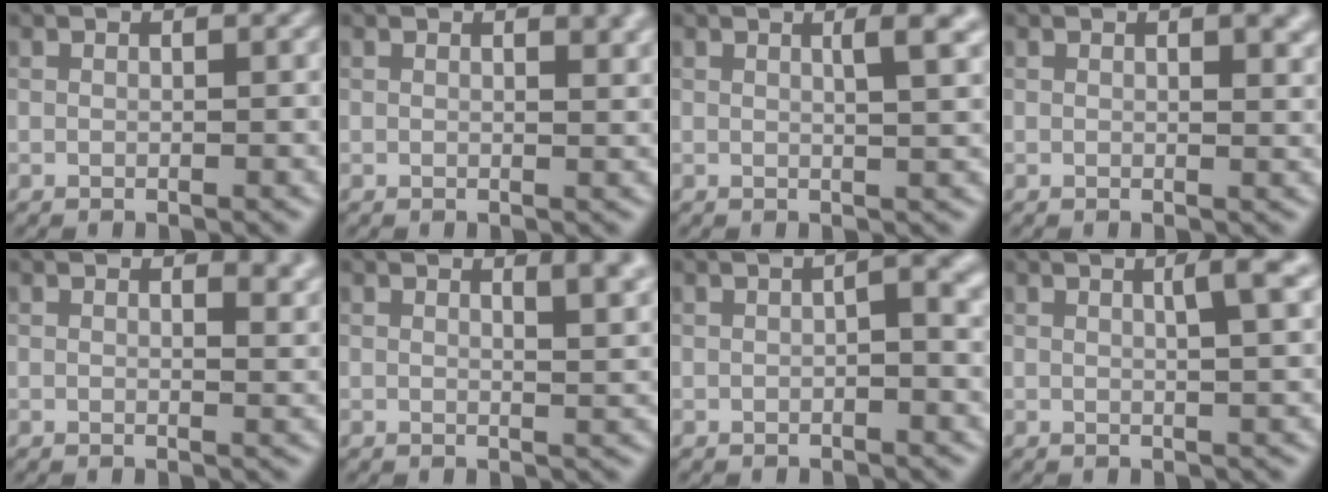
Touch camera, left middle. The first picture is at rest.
{"total": 2.1, "force": [1.2, 0.7, 1.6], "torque": [-0.010, 0.002, 0.017]}
{"total": 3.6, "force": [1.3, 1.1, 3.2], "torque": [-0.025, 0.007, 0.011]}
{"total": 2.4, "force": [1.2, 0.9, 1.9], "torque": [-0.015, 0.000, 0.018]}
{"total": 2.4, "force": [1.5, 0.9, 1.7], "torque": [-0.015, -0.003, 0.023]}
{"total": 4.4, "force": [2.2, 1.7, 3.4], "torque": [-0.016, 0.009, 0.022]}
{"total": 2.2, "force": [0.0, 0.4, 2.1], "torque": [-0.032, 0.005, -0.001]}
{"total": 3.3, "force": [1.2, 0.6, 3.0], "torque": [-0.034, 0.005, 0.016]}